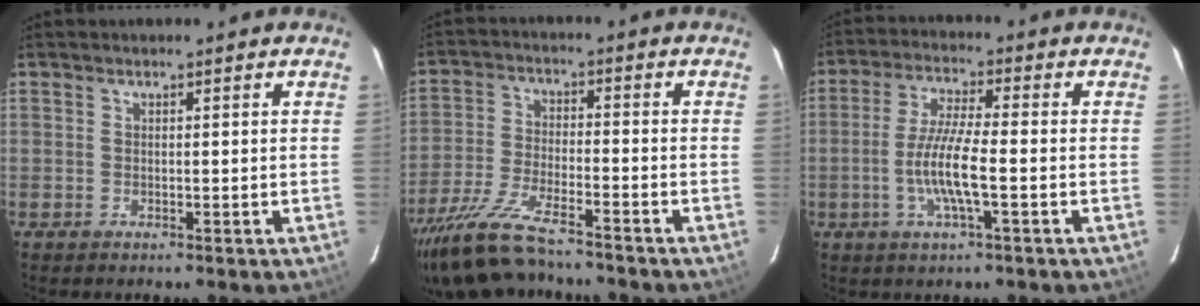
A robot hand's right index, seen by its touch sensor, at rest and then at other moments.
{"total": 14.9, "force": [-12.8, 2.9, 7.0], "torque": [-0.158, -0.028, -0.231]}
{"total": 8.3, "force": [-2.3, 0.8, 8.0], "torque": [-0.160, -0.001, -0.046]}